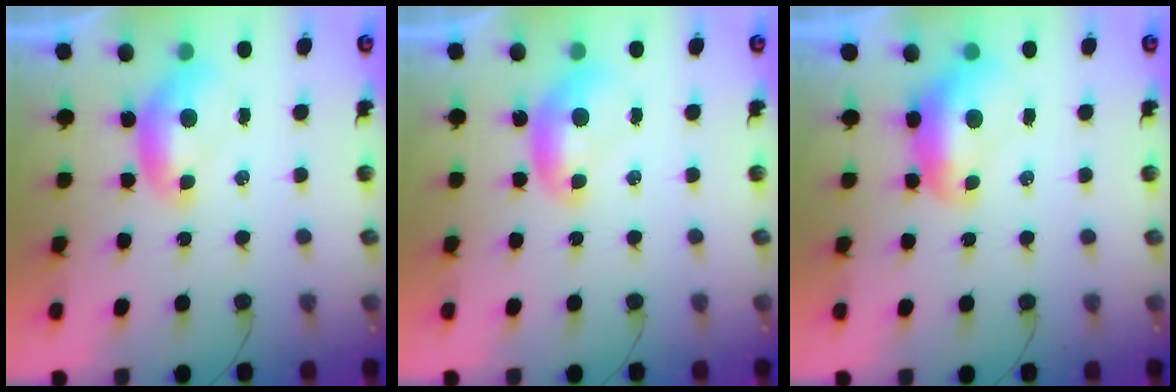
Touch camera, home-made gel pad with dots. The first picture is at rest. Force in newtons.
{"total": 0.0}
{"total": 1.6, "press": 1.4, "slide": 0.7}